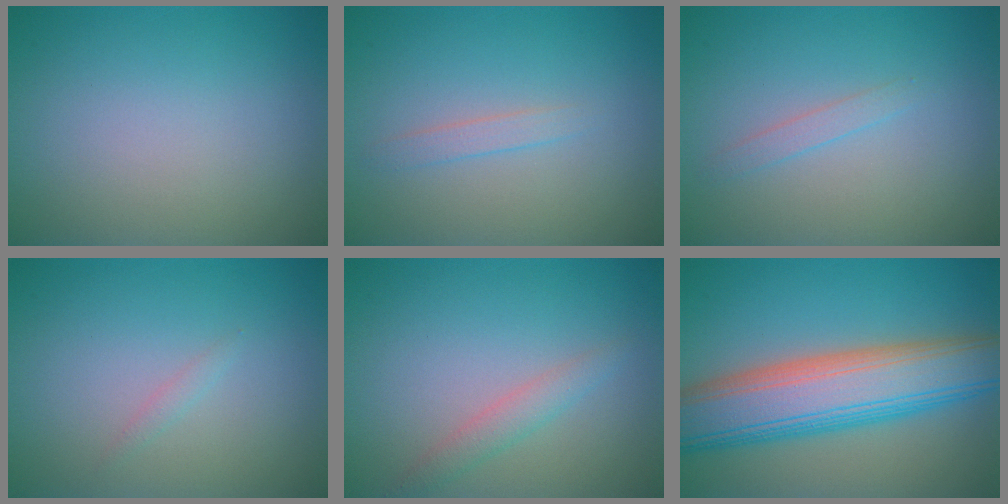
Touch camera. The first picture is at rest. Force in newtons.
{"total": 1.1, "press": 1.1, "slide": 0.0}
{"total": 1.0, "press": 1.0, "slide": 0.1}
{"total": 0.6, "press": 0.6, "slide": 0.1}
{"total": 1.7, "press": 1.7, "slide": 0.0}
{"total": 10.3, "press": 10.3, "slide": 0.6}